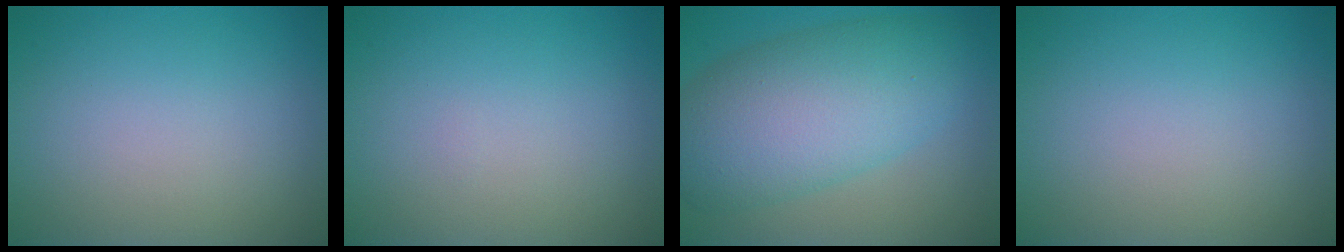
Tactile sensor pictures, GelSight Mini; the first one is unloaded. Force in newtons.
{"total": 0.0}
{"total": 9.7, "press": 9.7, "slide": 0.3}
{"total": 0.0}